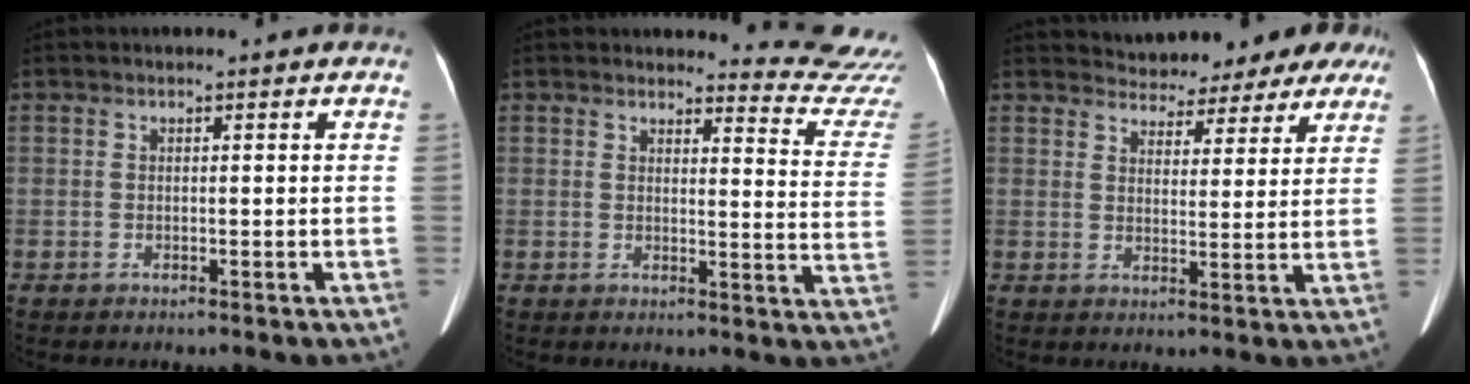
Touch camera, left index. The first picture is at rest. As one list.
[{"total": 11.3, "force": [11.3, -0.9, -0.3], "torque": [0.023, -0.144, 0.092]}, {"total": 13.7, "force": [12.4, 4.8, 3.2], "torque": [-0.024, -0.006, 0.136]}]